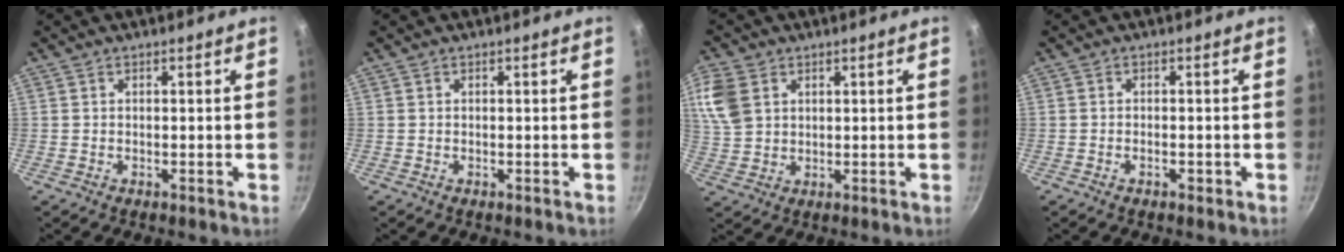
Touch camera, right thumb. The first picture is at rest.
{"total": 0.0}
{"total": 9.2, "force": [3.4, 6.7, 5.2], "torque": [-0.102, -0.006, 0.069]}
{"total": 1.4, "force": [-0.7, 0.7, 1.0], "torque": [-0.019, 0.004, -0.014]}